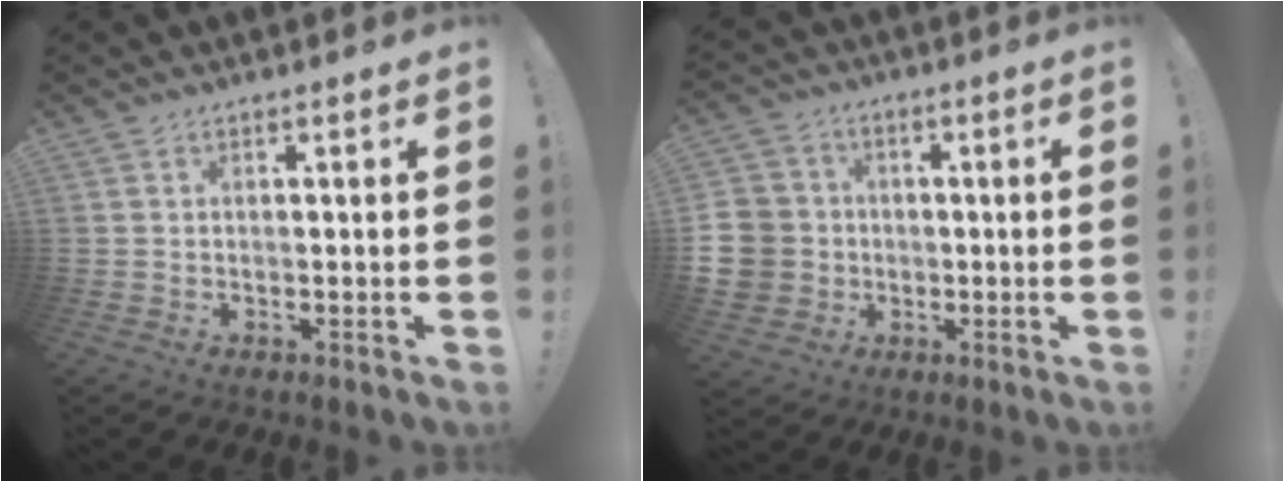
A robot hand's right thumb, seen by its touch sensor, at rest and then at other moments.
{"total": 10.6, "force": [-1.2, 10.0, 3.5], "torque": [-0.075, 0.015, -0.014]}